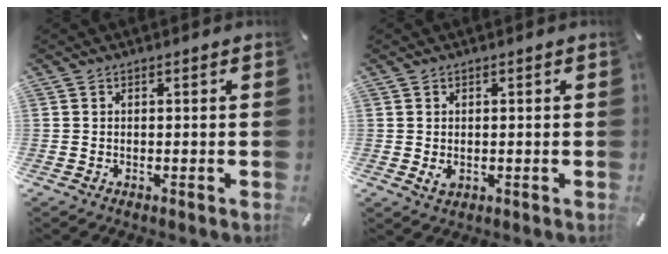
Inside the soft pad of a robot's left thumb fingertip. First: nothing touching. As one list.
[{"total": 1.6, "force": [0.0, 1.3, 0.8], "torque": [-0.005, 0.000, -0.001]}]